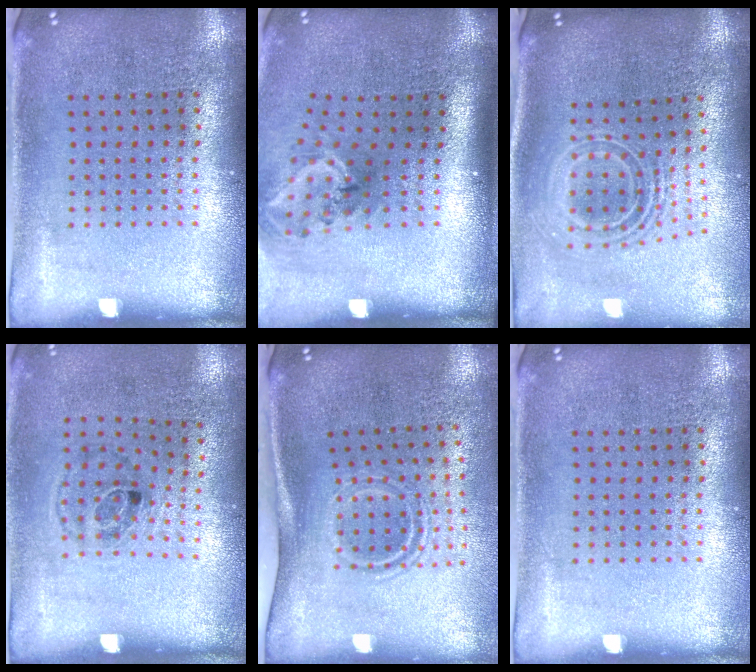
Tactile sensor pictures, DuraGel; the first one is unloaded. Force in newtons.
{"total": 2.1, "press": 1.3, "slide": 1.6}
{"total": 2.2, "press": 1.5, "slide": 1.5}
{"total": 1.1, "press": 0.7, "slide": 0.9}
{"total": 1.9, "press": 1.1, "slide": 1.5}
{"total": 0.0}